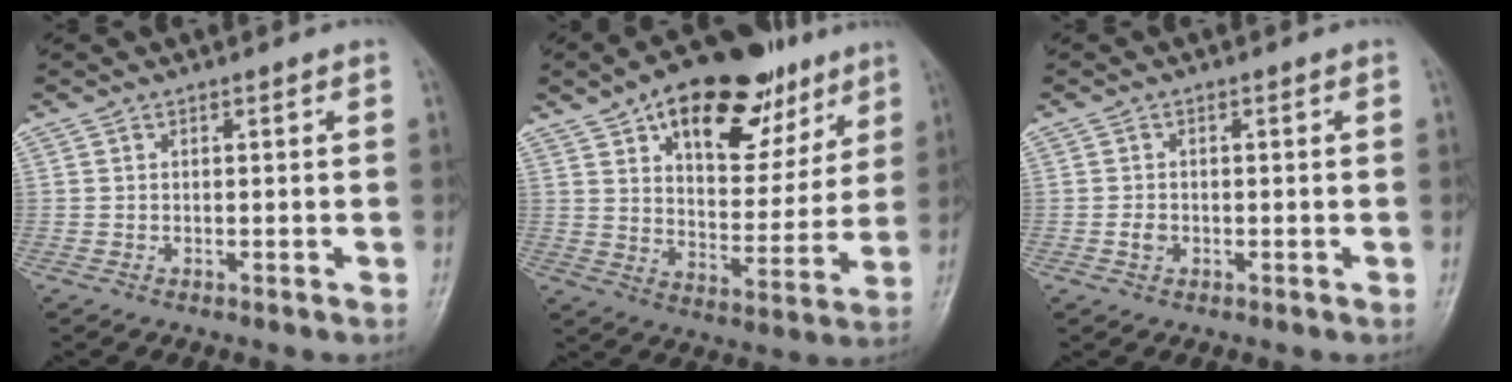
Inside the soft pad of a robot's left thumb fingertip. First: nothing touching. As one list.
[{"total": 22.5, "force": [12.4, 11.7, 14.6], "torque": [-0.169, -0.029, 0.193]}, {"total": 1.6, "force": [-0.4, 1.3, 0.9], "torque": [-0.012, 0.002, -0.008]}]